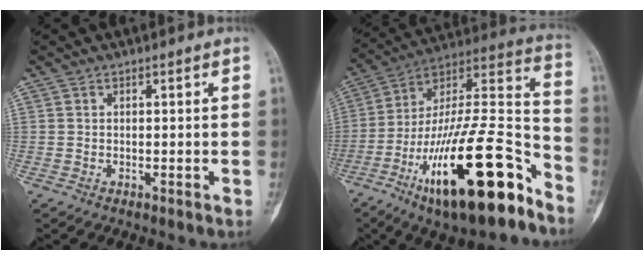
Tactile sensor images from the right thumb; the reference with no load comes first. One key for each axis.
{"total": 30.2, "fx": -16.2, "fy": 8.9, "fz": 23.9, "tx": -0.379, "ty": 0.078, "tz": -0.267}